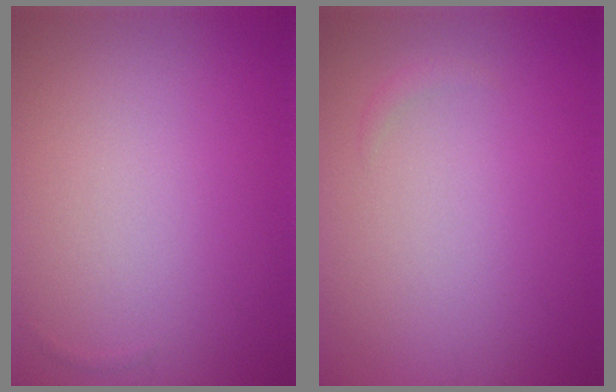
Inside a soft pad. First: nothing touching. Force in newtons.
{"total": 0.5, "press": 0.5, "slide": 0.0}